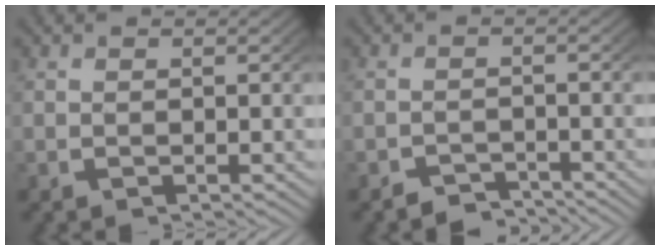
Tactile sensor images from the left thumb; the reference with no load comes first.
{"total": 2.5, "force": [-2.3, 0.7, 0.5], "torque": [-0.002, -0.010, -0.043]}